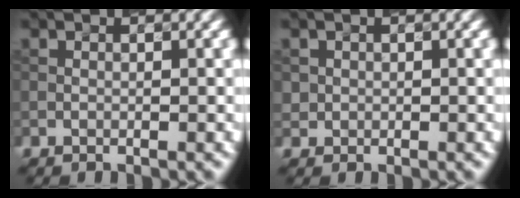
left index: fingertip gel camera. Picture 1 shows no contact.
{"total": 0.9, "force": [0.3, 0.8, -0.2], "torque": [0.009, 0.003, 0.002]}